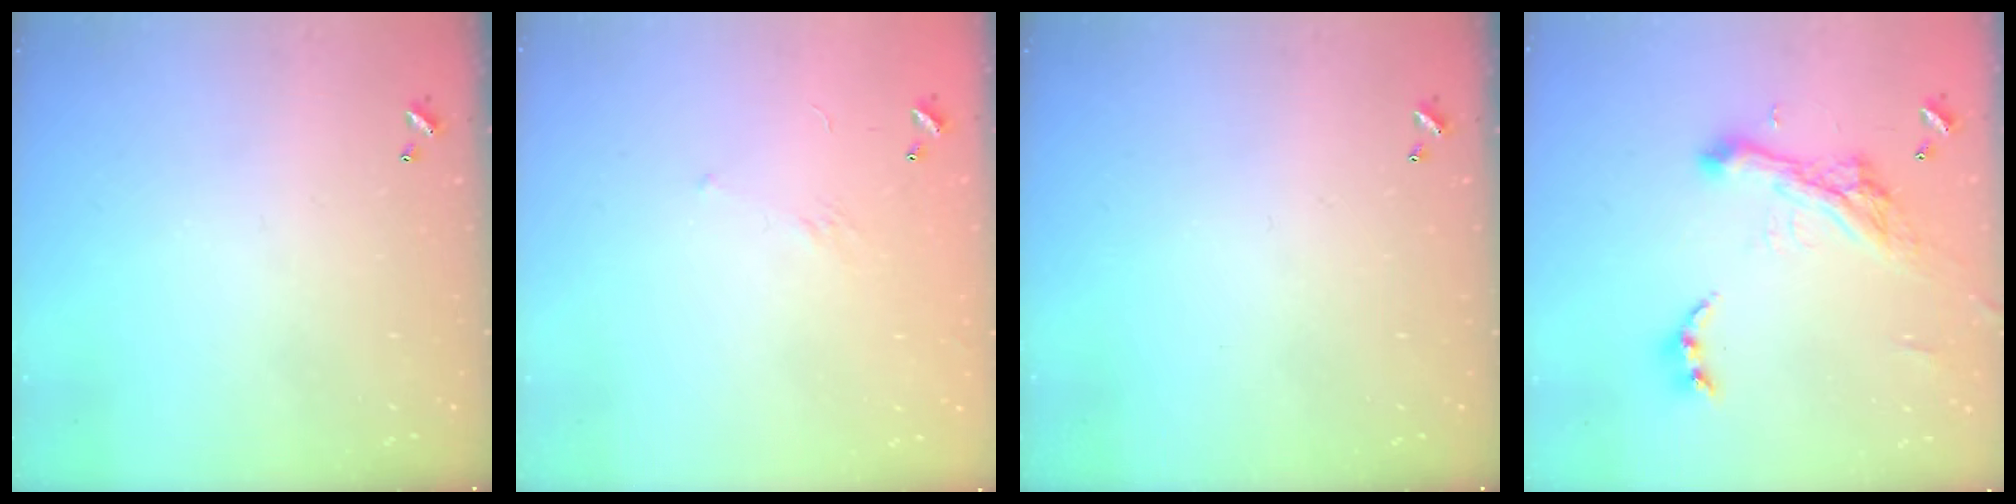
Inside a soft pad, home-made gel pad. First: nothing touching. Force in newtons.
{"total": 7.3, "press": 7.2, "slide": 1.0}
{"total": 0.0}
{"total": 7.5, "press": 7.3, "slide": 1.7}